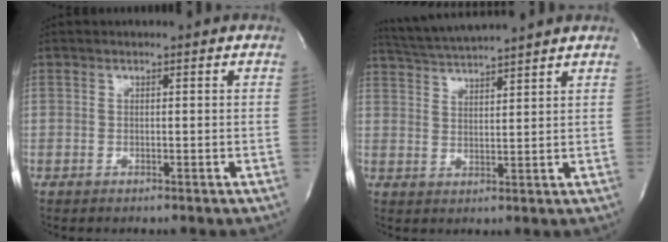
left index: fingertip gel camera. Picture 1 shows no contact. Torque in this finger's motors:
{"motor_torque": [-0.08, -0.30, 0.22, 0.15]}